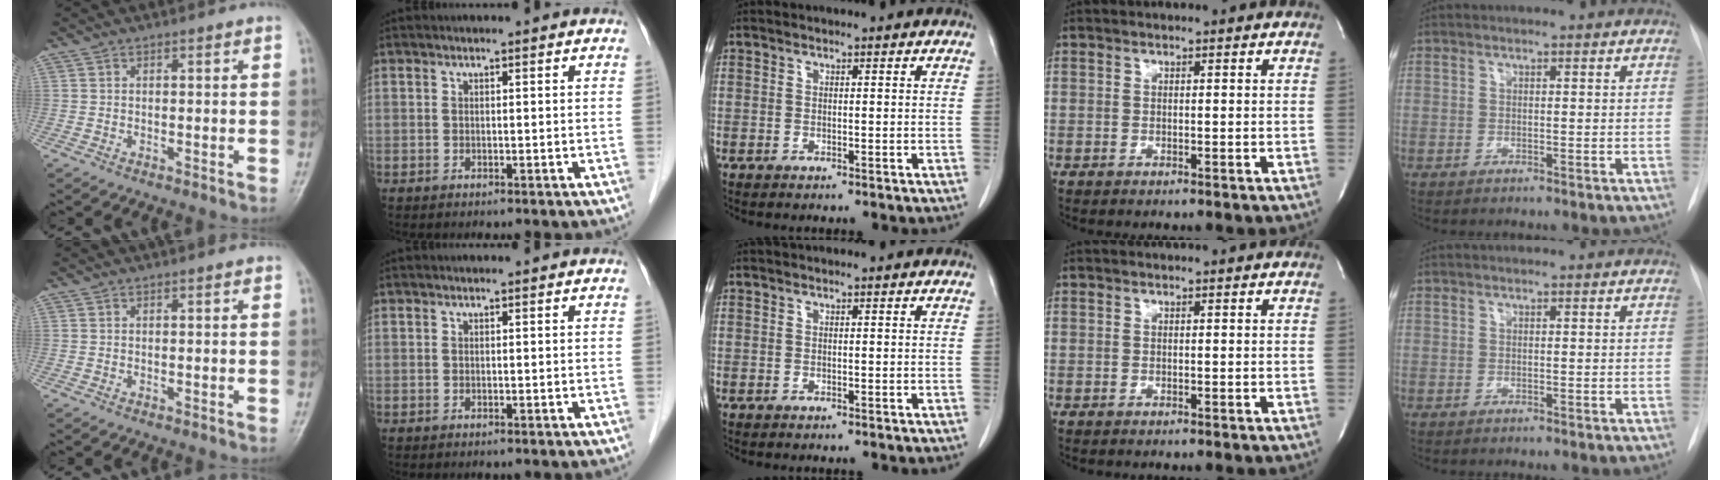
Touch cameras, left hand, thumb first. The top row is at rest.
{}